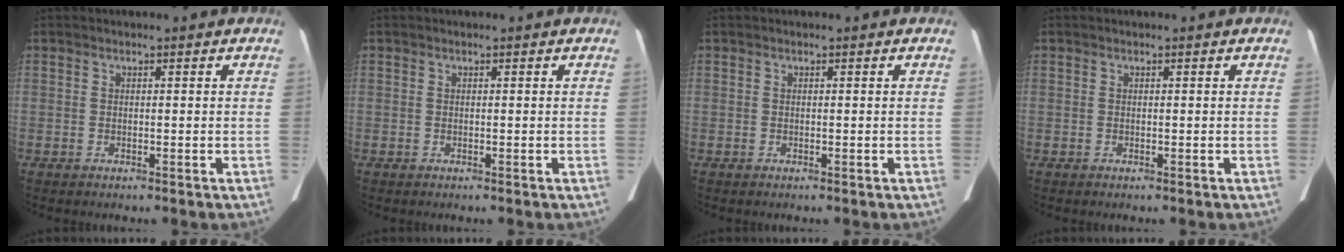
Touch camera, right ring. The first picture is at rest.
{"total": 0.0}
{"total": 0.0}
{"total": 0.0}